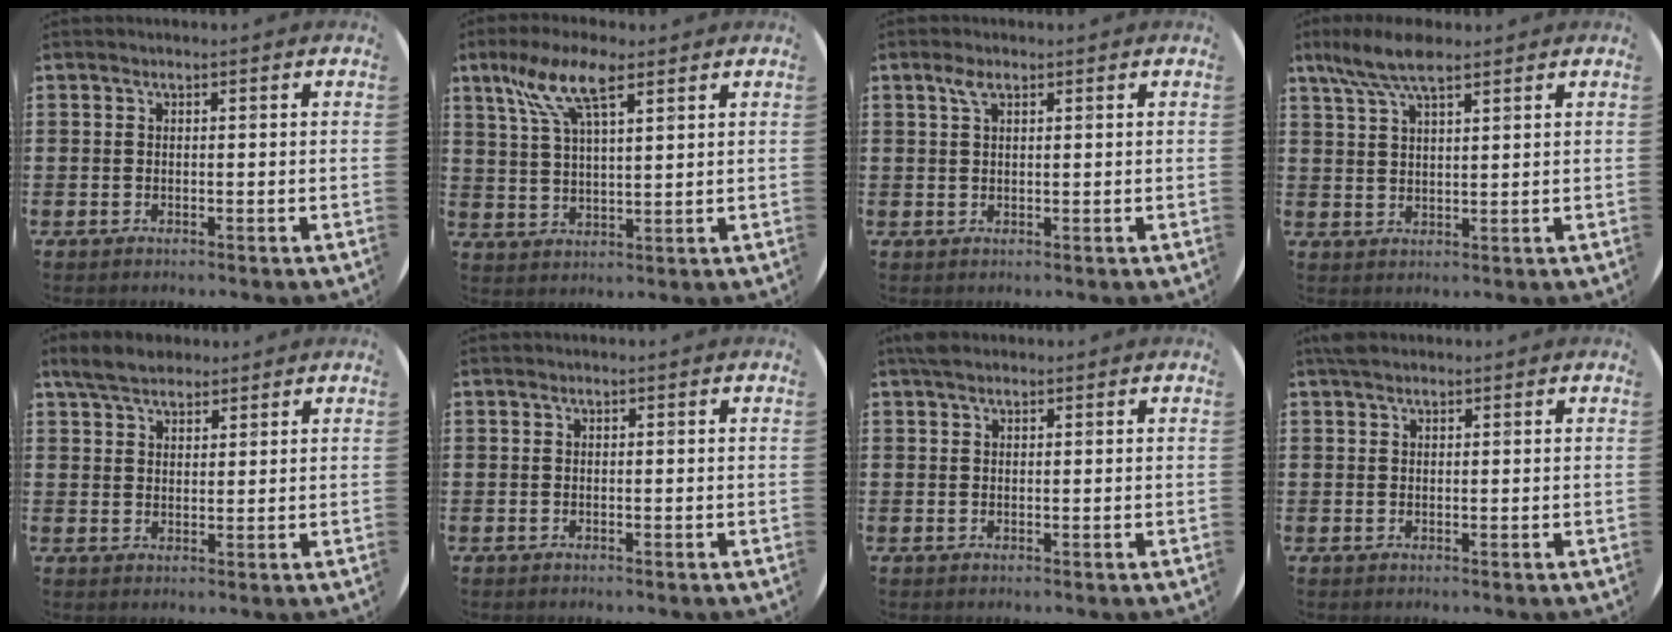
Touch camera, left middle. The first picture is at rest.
{"total": 8.4, "force": [5.4, 2.5, 6.0], "torque": [-0.132, -0.001, 0.096]}
{"total": 2.0, "force": [1.2, 0.8, 1.4], "torque": [-0.032, 0.005, 0.020]}
{"total": 6.6, "force": [4.9, 2.1, 4.0], "torque": [-0.090, 0.000, 0.088]}
{"total": 4.7, "force": [4.1, 1.7, 1.6], "torque": [-0.042, 0.000, 0.078]}
{"total": 0.0}
{"total": 1.5, "force": [1.2, 0.6, 0.6], "torque": [-0.015, 0.004, 0.022]}
{"total": 1.3, "force": [1.1, 0.5, 0.5], "torque": [-0.013, 0.004, 0.021]}